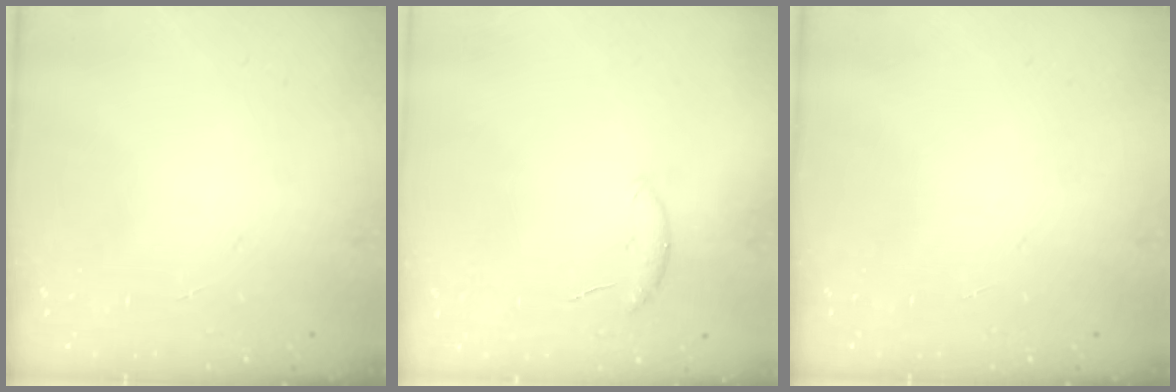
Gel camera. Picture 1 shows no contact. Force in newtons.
{"total": 6.2, "press": 6.1, "slide": 0.9}
{"total": 0.0}